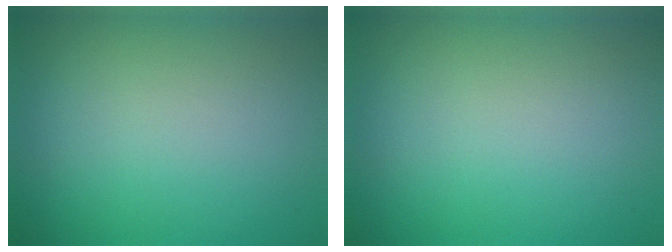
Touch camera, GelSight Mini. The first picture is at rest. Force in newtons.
{"total": 0.0}